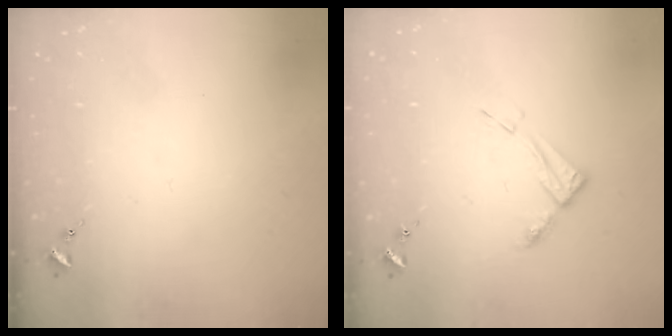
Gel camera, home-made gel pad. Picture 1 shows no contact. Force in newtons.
{"total": 7.7, "press": 7.7, "slide": 0.6}